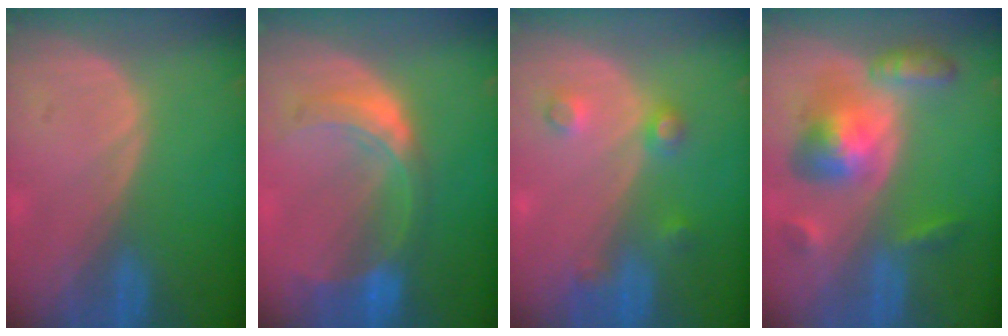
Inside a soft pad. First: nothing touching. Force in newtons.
{"total": 7.8, "press": 6.9, "slide": 3.7}
{"total": 4.0, "press": 3.5, "slide": 1.9}
{"total": 8.2, "press": 8.2, "slide": 0.6}